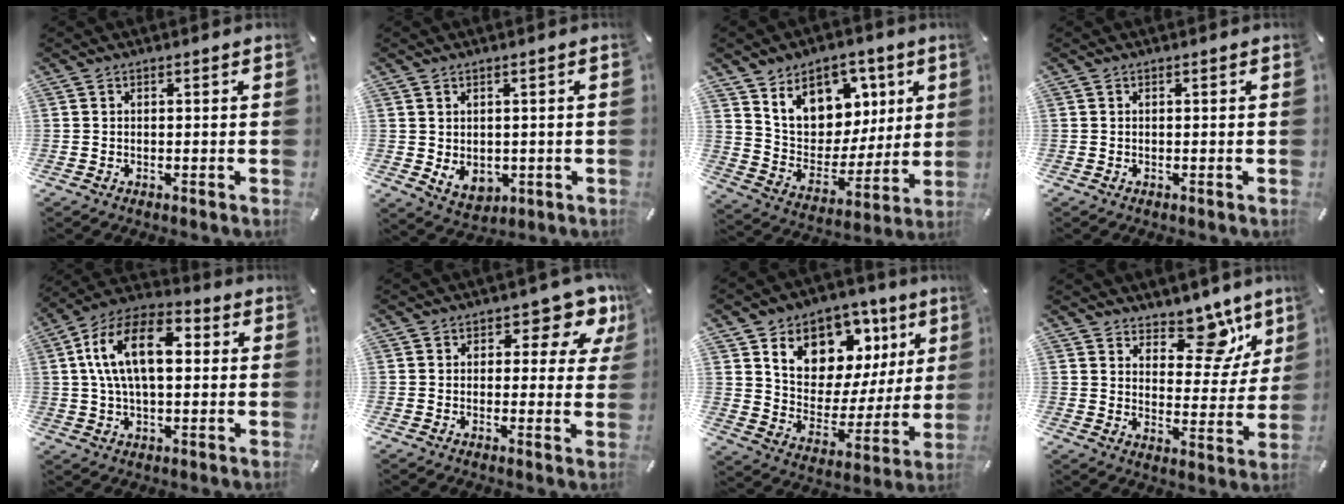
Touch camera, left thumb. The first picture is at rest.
{"total": 4.8, "force": [0.6, 4.3, 1.9], "torque": [-0.022, -0.010, 0.014]}
{"total": 13.8, "force": [7.5, 10.7, 4.6], "torque": [-0.077, -0.054, 0.146]}
{"total": 0.0}
{"total": 15.1, "force": [2.9, 8.6, 12.1], "torque": [-0.252, 0.010, 0.048]}
{"total": 8.1, "force": [4.3, 4.4, 5.2], "torque": [-0.050, -0.030, 0.067]}
{"total": 11.7, "force": [7.4, 8.4, 3.4], "torque": [-0.051, -0.073, 0.129]}
{"total": 11.7, "force": [8.6, 6.3, 4.9], "torque": [-0.053, -0.074, 0.152]}